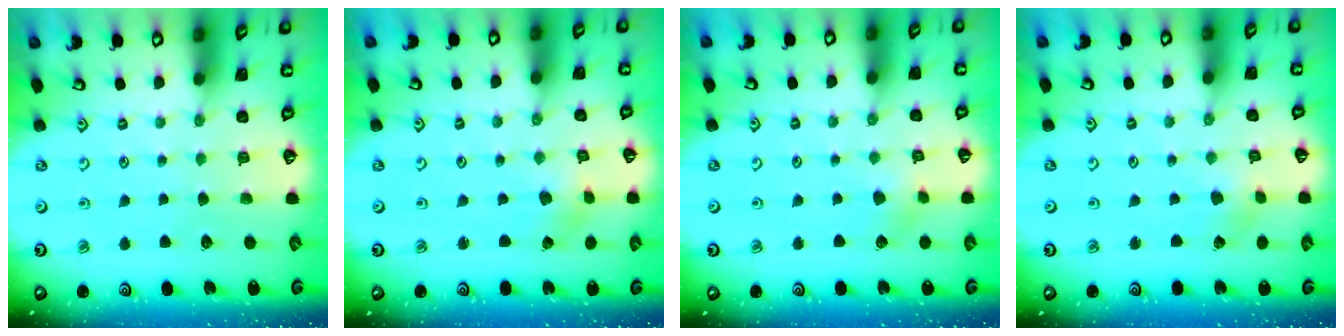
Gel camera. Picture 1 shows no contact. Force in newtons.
{"total": 2.2, "press": 2.2, "slide": 0.3}
{"total": 5.1, "press": 5.0, "slide": 0.3}
{"total": 2.1, "press": 2.1, "slide": 0.2}